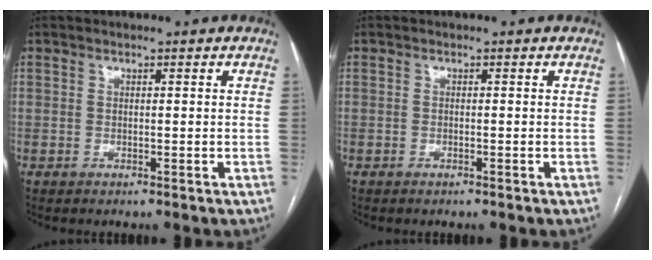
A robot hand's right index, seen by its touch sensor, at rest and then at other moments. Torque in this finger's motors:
{"motor_torque": [0.19, -0.17, 0.03, 0.01]}